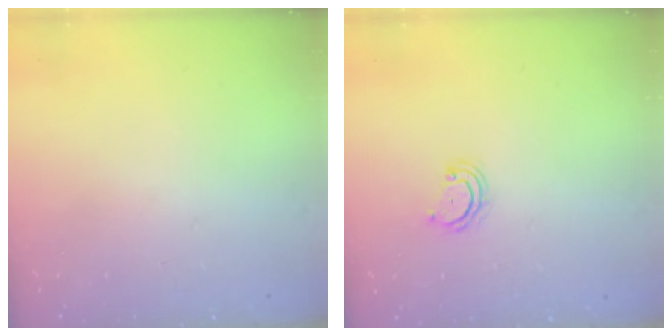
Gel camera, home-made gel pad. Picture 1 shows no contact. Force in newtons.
{"total": 3.6, "press": 3.6, "slide": 0.3}